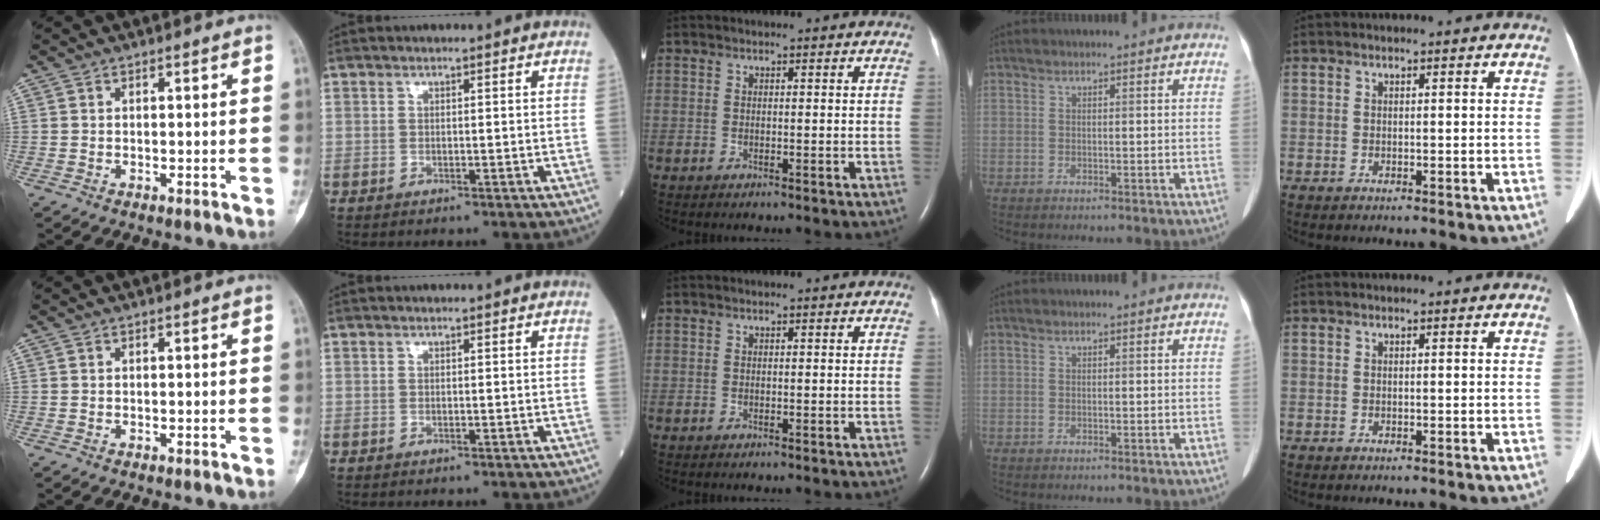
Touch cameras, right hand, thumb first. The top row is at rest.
{}